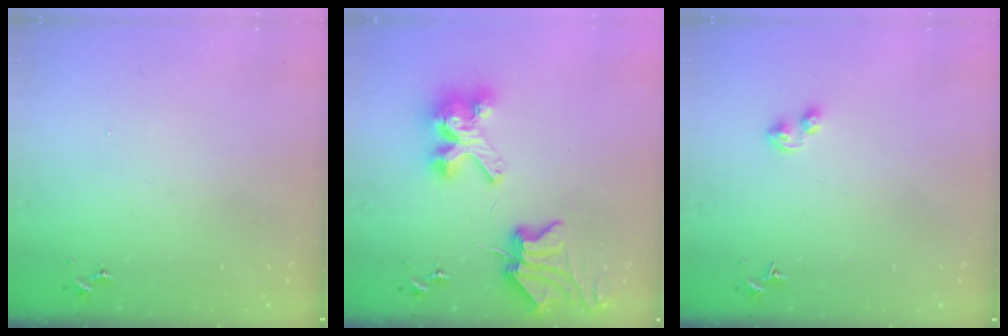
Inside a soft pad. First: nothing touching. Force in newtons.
{"total": 11.3, "press": 11.2, "slide": 1.3}
{"total": 3.6, "press": 3.6, "slide": 0.7}